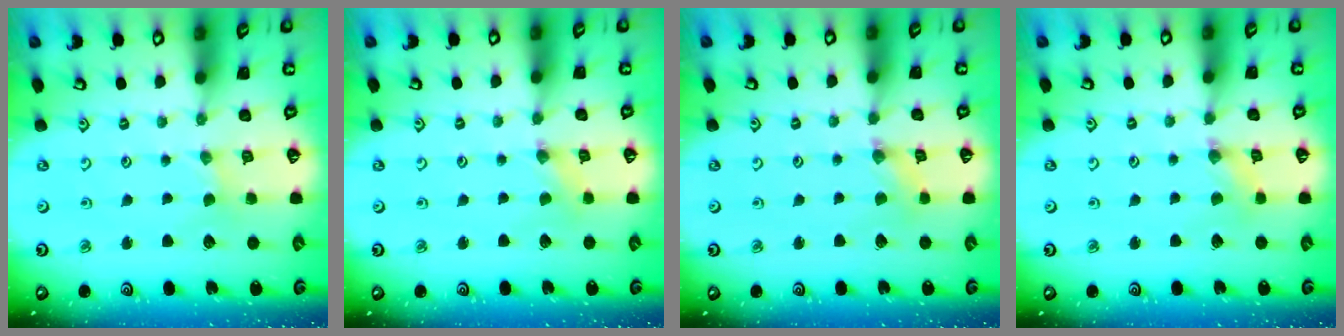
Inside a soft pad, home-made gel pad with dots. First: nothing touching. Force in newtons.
{"total": 0.0}
{"total": 1.0, "press": 1.0, "slide": 0.2}
{"total": 1.0, "press": 1.0, "slide": 0.2}